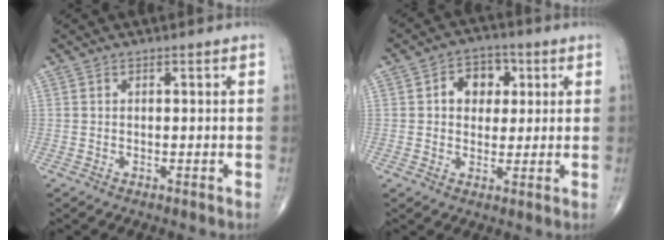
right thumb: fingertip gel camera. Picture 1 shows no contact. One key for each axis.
{"total": 7.5, "fx": 1.8, "fy": 5.8, "fz": 4.5, "tx": -0.028, "ty": 0.006, "tz": 0.023}